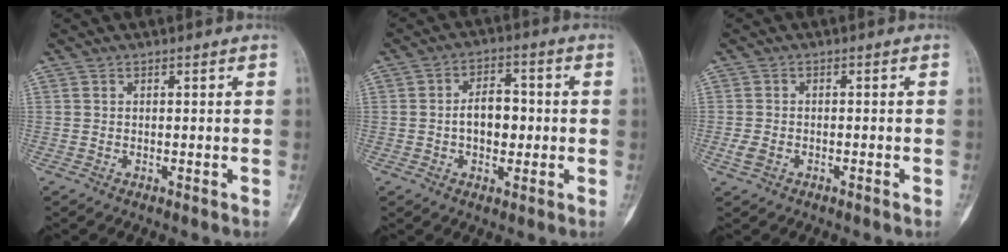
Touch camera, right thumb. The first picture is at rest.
{"total": 7.2, "force": [-0.4, 4.7, 5.5], "torque": [-0.063, 0.016, -0.010]}
{"total": 2.1, "force": [-1.0, 1.3, 1.4], "torque": [-0.039, 0.005, -0.017]}